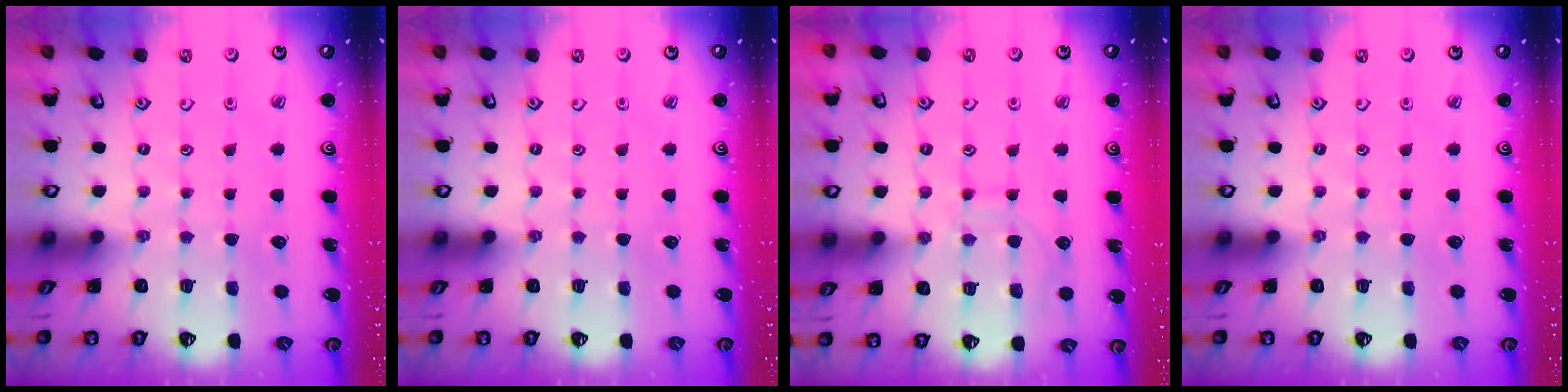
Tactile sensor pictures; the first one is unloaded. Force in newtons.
{"total": 0.0}
{"total": 9.3, "press": 9.3, "slide": 0.8}
{"total": 0.0}